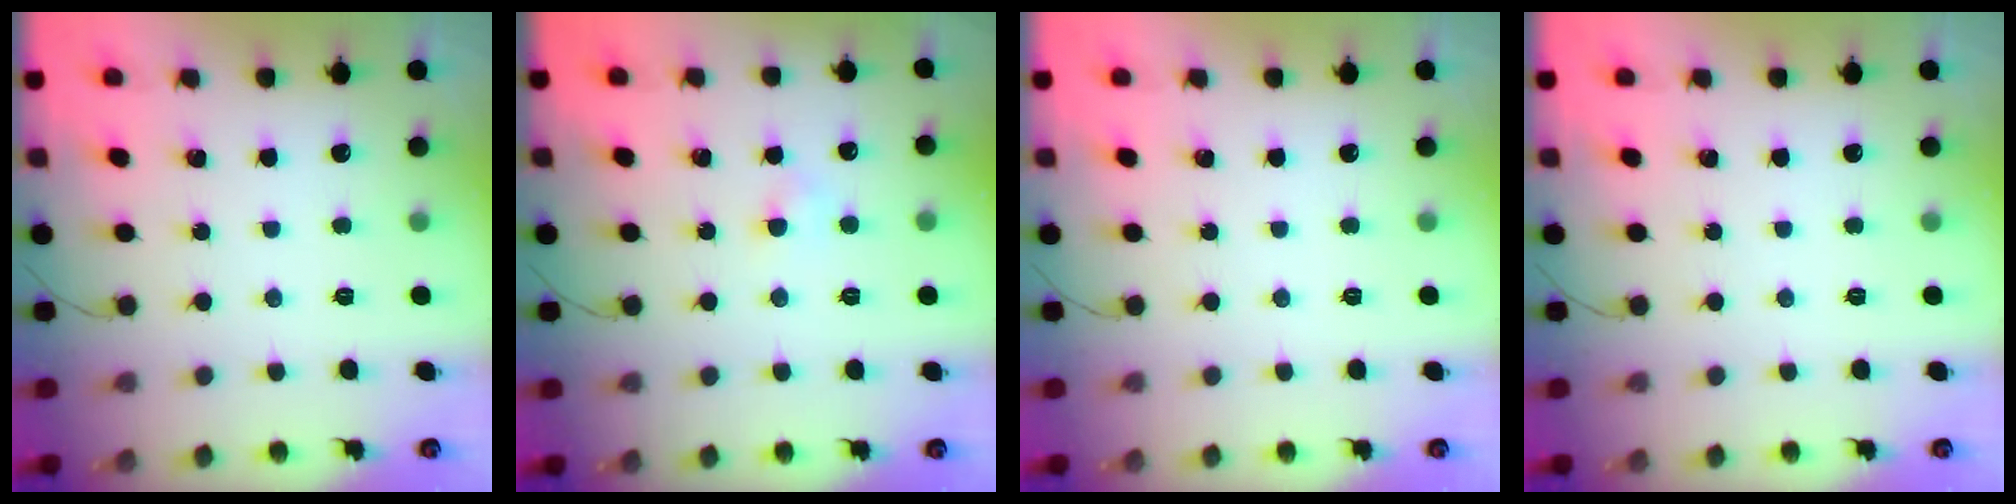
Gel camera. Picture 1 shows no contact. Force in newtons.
{"total": 2.9, "press": 2.7, "slide": 1.1}
{"total": 0.0}
{"total": 0.0}